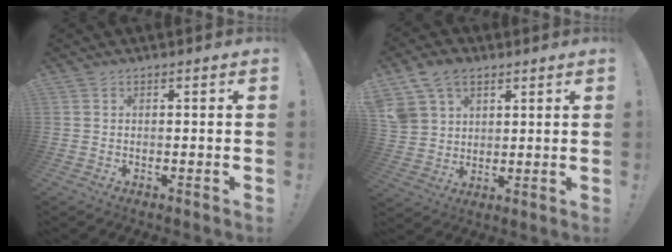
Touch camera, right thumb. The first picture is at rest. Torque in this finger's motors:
{"motor_torque": [0.07, 0.58, 0.35, 0.18, 0.10]}